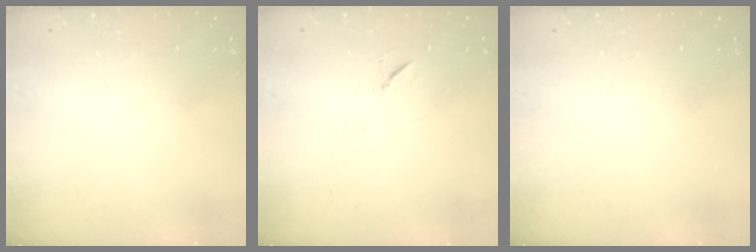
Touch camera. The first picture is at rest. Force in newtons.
{"total": 7.2, "press": 7.2, "slide": 0.8}
{"total": 0.0}